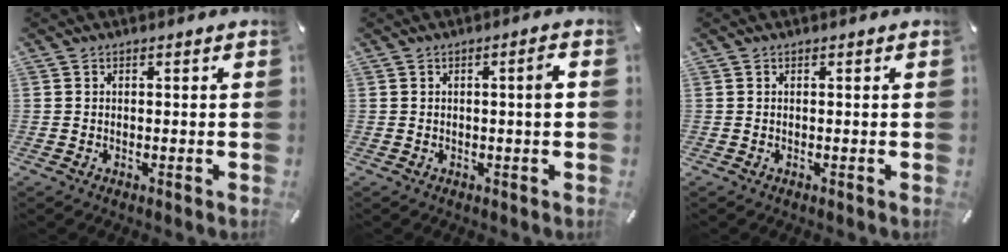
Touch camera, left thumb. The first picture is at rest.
{"total": 3.1, "force": [0.0, 0.2, 3.1], "torque": [-0.048, -0.003, -0.004]}
{"total": 0.0}